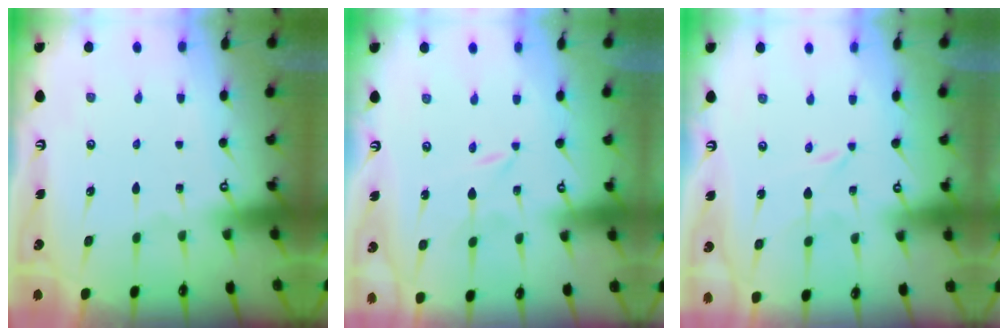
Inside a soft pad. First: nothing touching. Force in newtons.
{"total": 0.0}
{"total": 0.0}